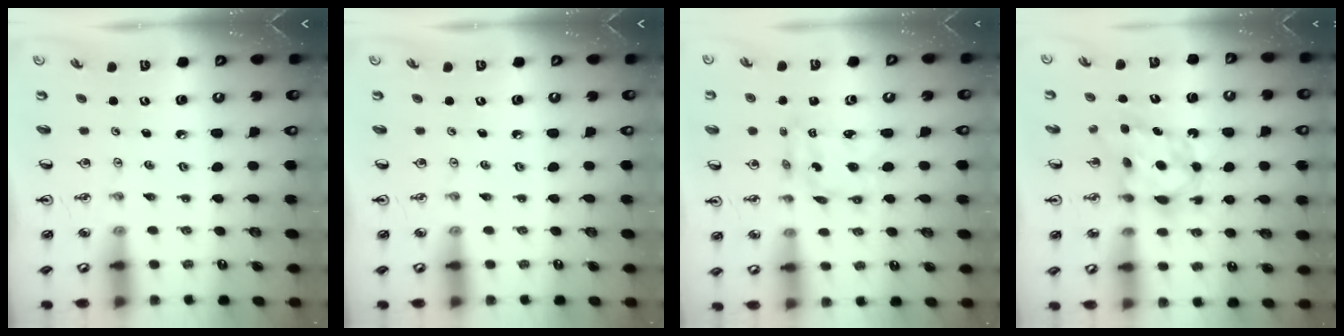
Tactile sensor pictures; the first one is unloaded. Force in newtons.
{"total": 0.0}
{"total": 5.5, "press": 5.5, "slide": 0.2}
{"total": 6.5, "press": 6.5, "slide": 0.5}